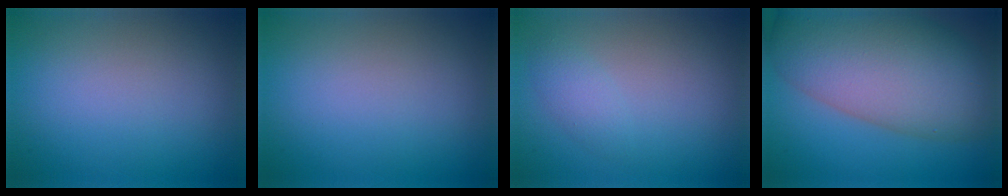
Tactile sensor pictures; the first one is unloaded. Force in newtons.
{"total": 0.0}
{"total": 1.4, "press": 1.4, "slide": 0.1}
{"total": 12.8, "press": 12.8, "slide": 0.5}